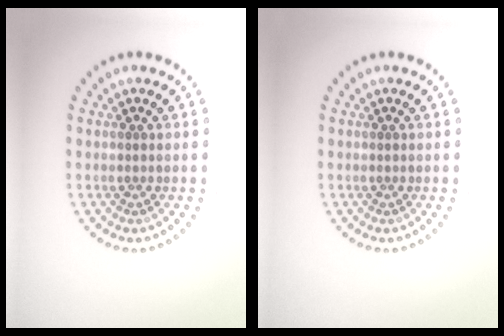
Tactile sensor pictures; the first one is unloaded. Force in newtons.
{"total": 0.0}